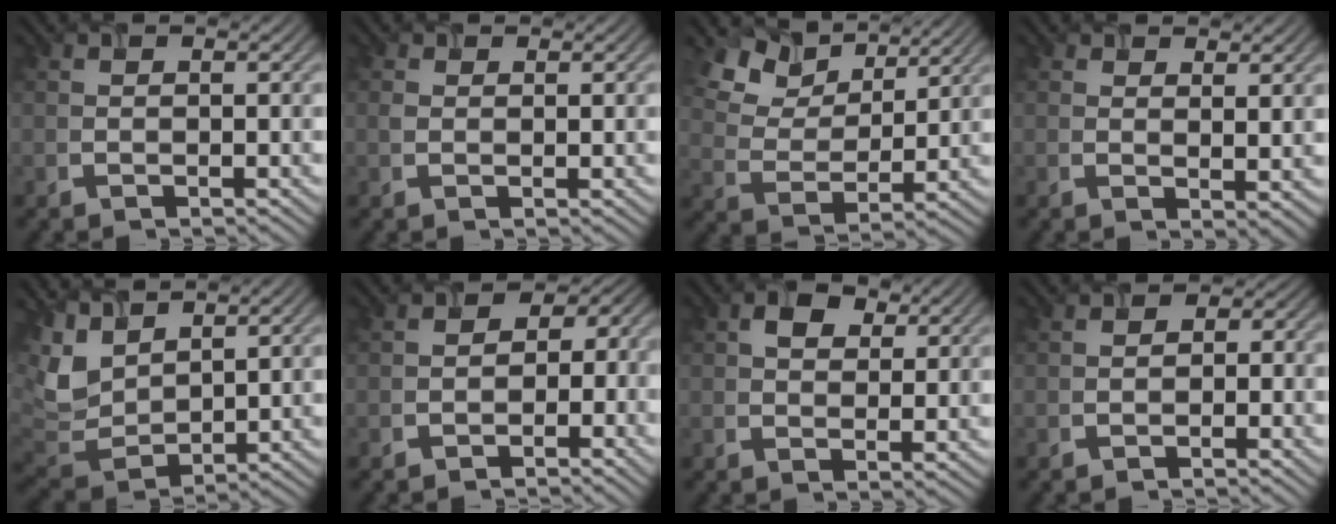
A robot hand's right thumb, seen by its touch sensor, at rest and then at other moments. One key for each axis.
{"total": 0.7, "fx": 0.2, "fy": 0.6, "fz": 0.3, "tx": -0.010, "ty": -0.002, "tz": 0.013}
{"total": 8.9, "fx": 6.8, "fy": 4.3, "fz": 3.8, "tx": -0.106, "ty": -0.002, "tz": 0.136}
{"total": 1.8, "fx": 1.4, "fy": 0.5, "fz": 1.0, "tx": -0.018, "ty": -0.010, "tz": 0.035}
{"total": 6.7, "fx": 4.1, "fy": 3.7, "fz": 3.8, "tx": -0.114, "ty": -0.003, "tz": 0.095}
{"total": 3.6, "fx": -2.4, "fy": 2.2, "fz": 1.5, "tx": -0.007, "ty": -0.009, "tz": -0.045}
{"total": 2.6, "fx": 1.3, "fy": 1.9, "fz": 1.3, "tx": -0.025, "ty": -0.002, "tz": 0.027}
{"total": 2.0, "fx": -1.6, "fy": 1.1, "fz": 0.5, "tx": -0.008, "ty": -0.003, "tz": -0.024}